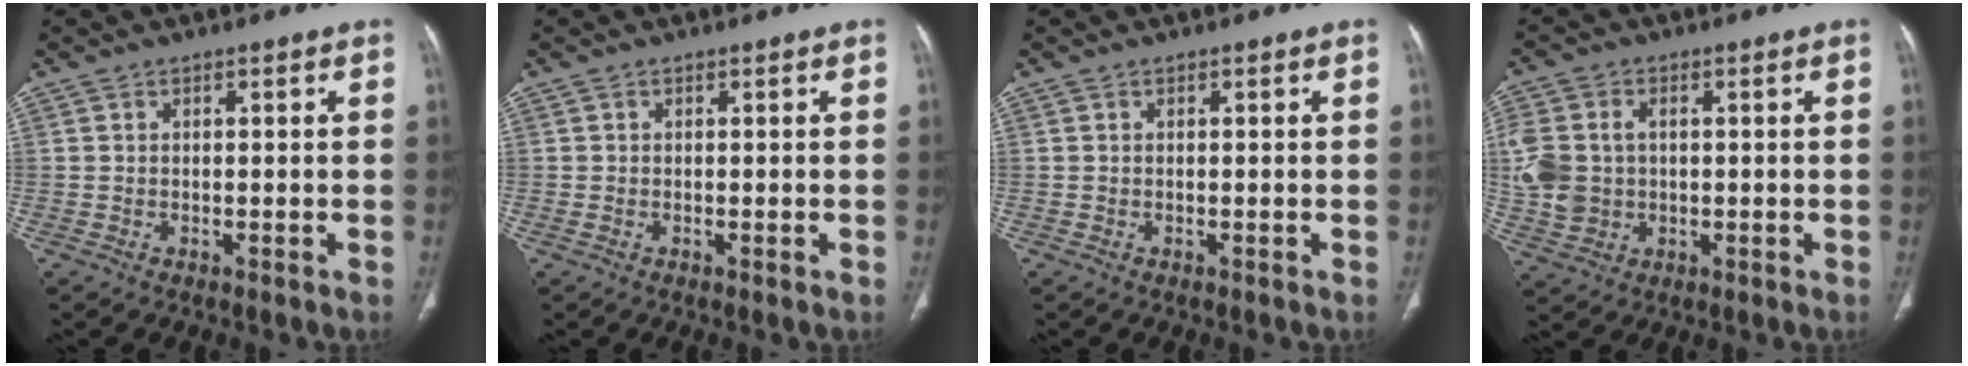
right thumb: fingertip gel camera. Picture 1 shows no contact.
{"total": 0.7, "force": [-0.1, 0.4, 0.6], "torque": [-0.013, -0.002, 0.000]}
{"total": 0.0}
{"total": 11.1, "force": [0.7, 8.9, 6.7], "torque": [-0.162, 0.005, 0.022]}